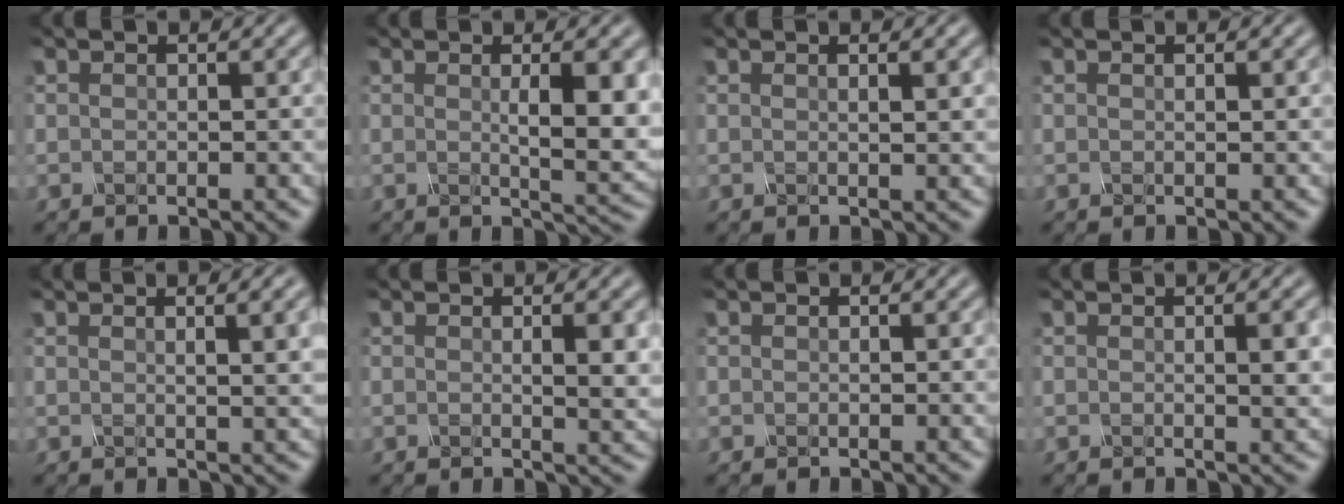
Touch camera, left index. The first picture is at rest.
{"total": 5.1, "force": [0.6, 1.1, 4.9], "torque": [-0.068, -0.003, 0.014]}
{"total": 2.0, "force": [0.7, 0.6, 1.7], "torque": [-0.018, 0.003, 0.002]}
{"total": 0.7, "force": [0.3, 0.2, 0.5], "torque": [-0.003, 0.002, 0.002]}
{"total": 5.4, "force": [1.7, 2.1, 4.7], "torque": [-0.032, 0.019, 0.006]}
{"total": 2.5, "force": [0.3, 0.5, 2.4], "torque": [-0.030, -0.003, 0.004]}
{"total": 0.0}
{"total": 2.0, "force": [0.2, 0.4, 2.0], "torque": [-0.024, 0.002, 0.001]}